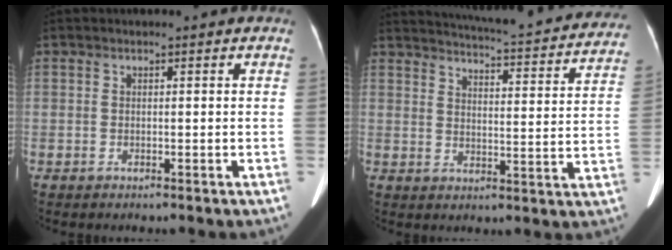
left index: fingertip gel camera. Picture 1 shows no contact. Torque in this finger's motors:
{"motor_torque": [0.04, -0.73, 0.02, 0.03]}